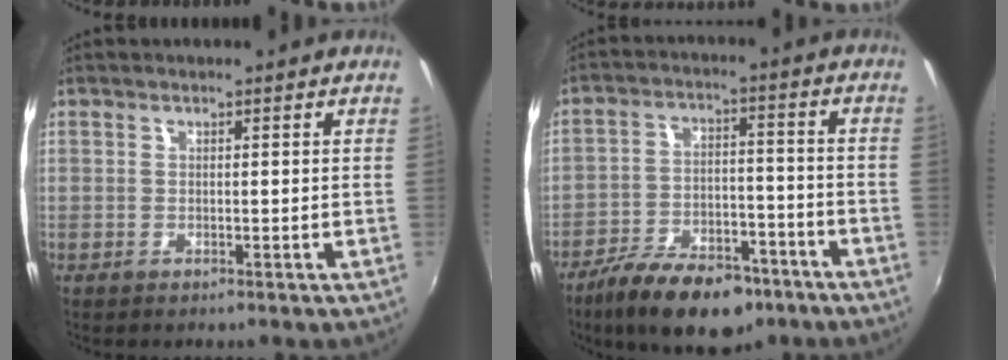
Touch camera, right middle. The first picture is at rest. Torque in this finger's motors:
{"motor_torque": [1.10, -1.04, 0.44, 0.09]}